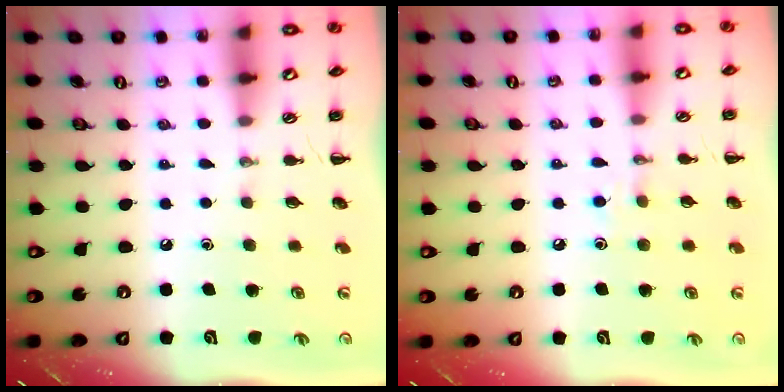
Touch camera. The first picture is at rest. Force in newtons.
{"total": 4.9, "press": 4.7, "slide": 1.4}